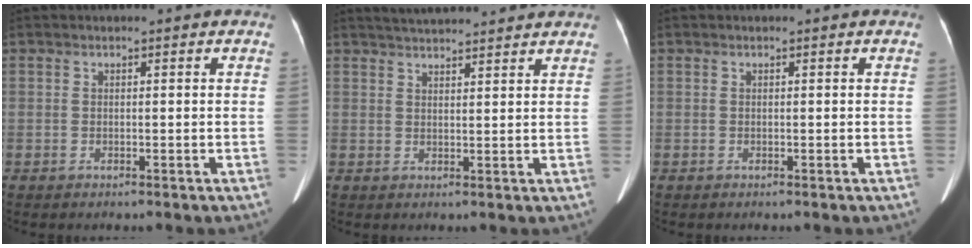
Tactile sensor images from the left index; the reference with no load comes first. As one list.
[{"total": 8.9, "force": [8.3, 0.4, 3.1], "torque": [-0.052, 0.032, 0.114]}, {"total": 0.0}]